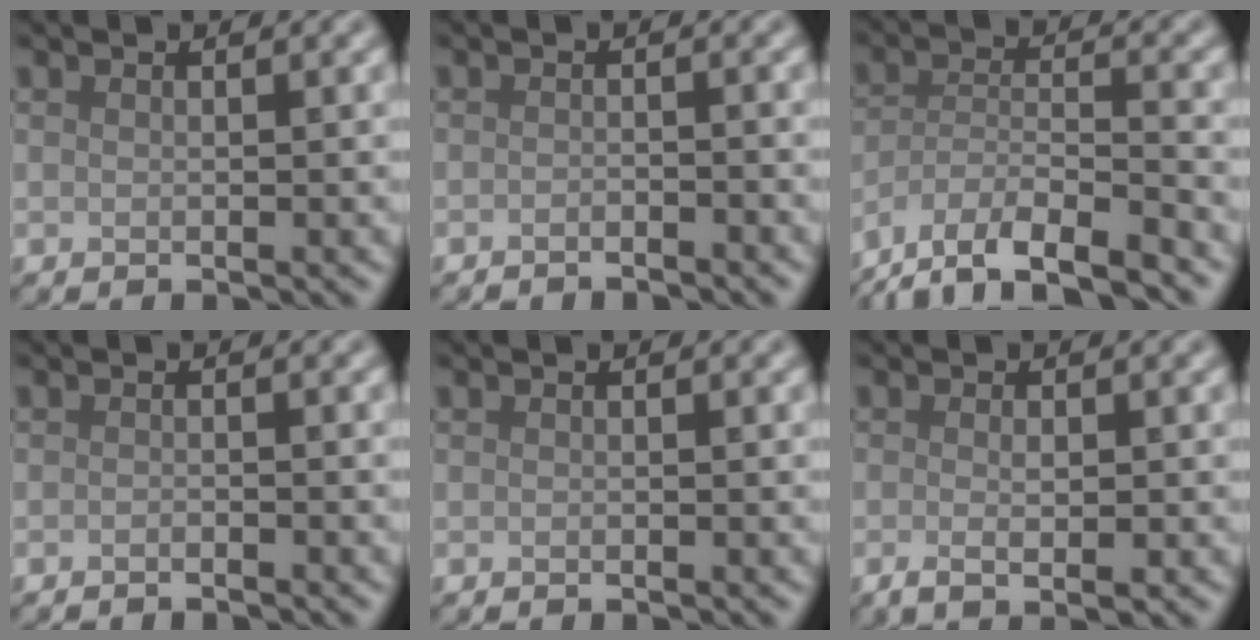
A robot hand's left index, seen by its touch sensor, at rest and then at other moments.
{"total": 1.3, "force": [-1.2, 0.2, 0.5], "torque": [-0.003, -0.003, -0.023]}
{"total": 9.7, "force": [-8.3, 2.5, 4.4], "torque": [-0.073, -0.015, -0.139]}
{"total": 1.0, "force": [-0.9, 0.1, 0.3], "torque": [-0.004, -0.002, -0.017]}
{"total": 0.0}
{"total": 2.2, "force": [-0.5, 0.7, 2.0], "torque": [-0.038, -0.005, -0.010]}